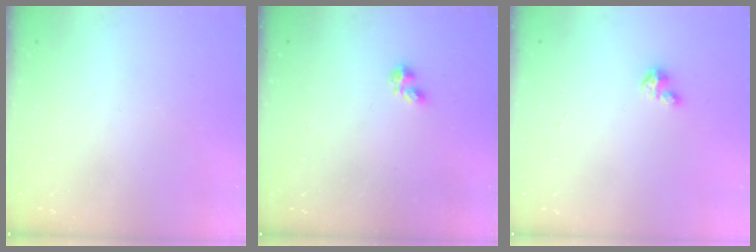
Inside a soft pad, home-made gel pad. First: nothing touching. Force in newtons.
{"total": 2.2, "press": 2.2, "slide": 0.4}
{"total": 1.5, "press": 1.5, "slide": 0.2}